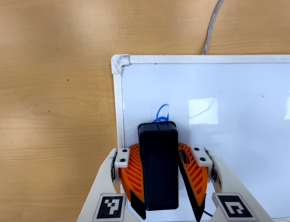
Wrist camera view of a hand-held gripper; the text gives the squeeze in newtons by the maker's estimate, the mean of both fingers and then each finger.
{"total": 13.8, "left": 15.8, "right": 11.9}